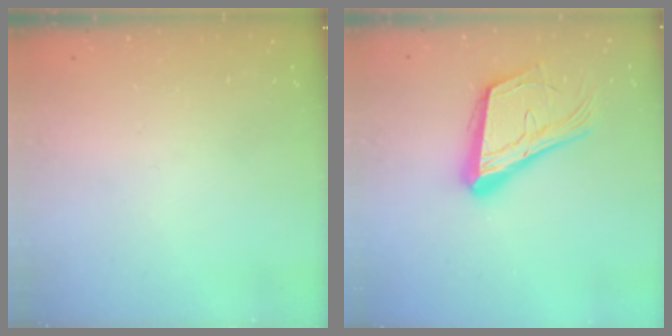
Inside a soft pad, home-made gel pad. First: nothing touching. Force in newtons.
{"total": 18.8, "press": 18.5, "slide": 3.2}